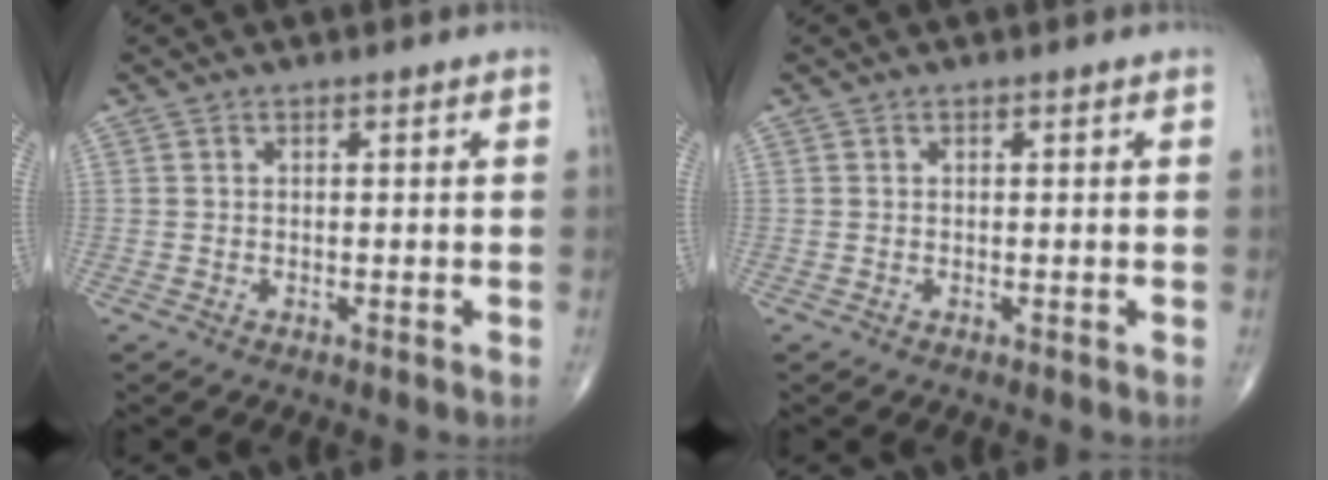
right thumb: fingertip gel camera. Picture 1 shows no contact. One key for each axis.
{"total": 0.0}